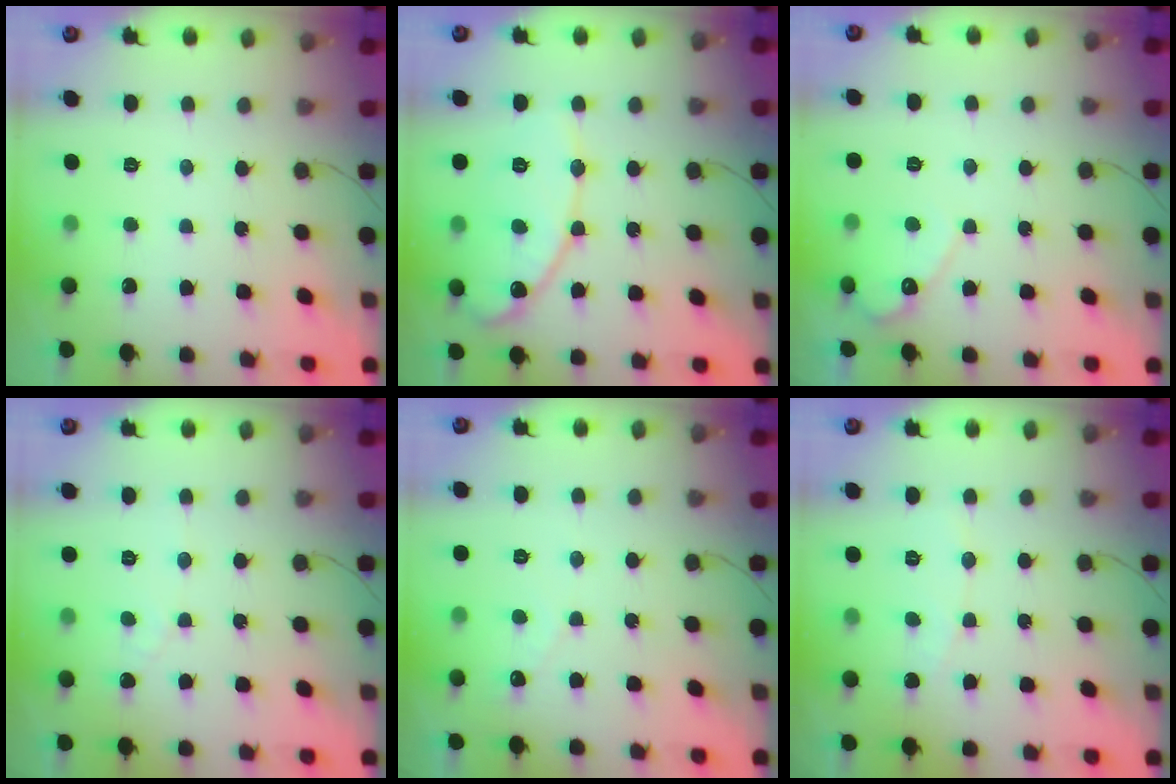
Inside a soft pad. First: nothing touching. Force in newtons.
{"total": 13.3, "press": 13.2, "slide": 1.3}
{"total": 4.6, "press": 4.6, "slide": 0.3}
{"total": 2.8, "press": 2.8, "slide": 0.2}
{"total": 1.6, "press": 1.6, "slide": 0.1}
{"total": 3.3, "press": 3.3, "slide": 0.3}